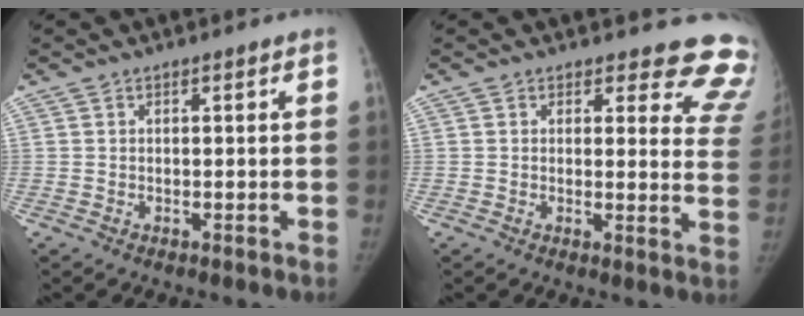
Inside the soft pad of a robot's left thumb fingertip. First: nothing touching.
{"total": 13.0, "force": [12.1, 4.6, 1.9], "torque": [0.042, -0.107, 0.091]}